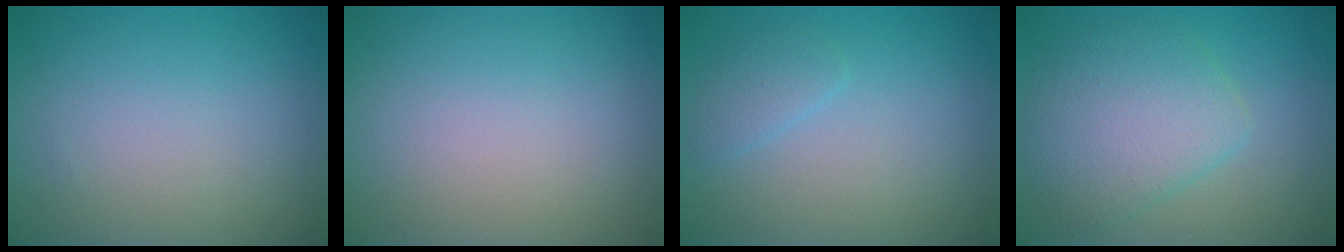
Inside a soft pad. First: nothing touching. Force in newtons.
{"total": 0.0}
{"total": 1.4, "press": 1.4, "slide": 0.1}
{"total": 5.5, "press": 5.5, "slide": 0.1}